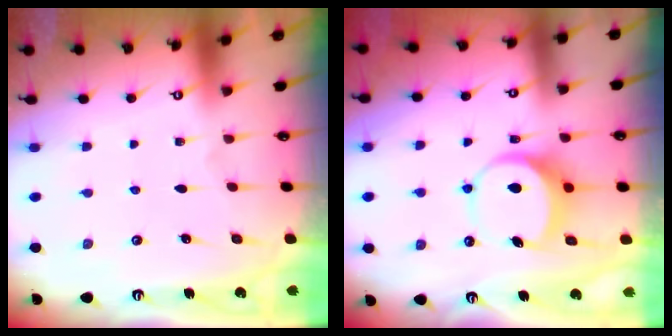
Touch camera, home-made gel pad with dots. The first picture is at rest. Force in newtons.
{"total": 6.9, "press": 6.8, "slide": 0.9}